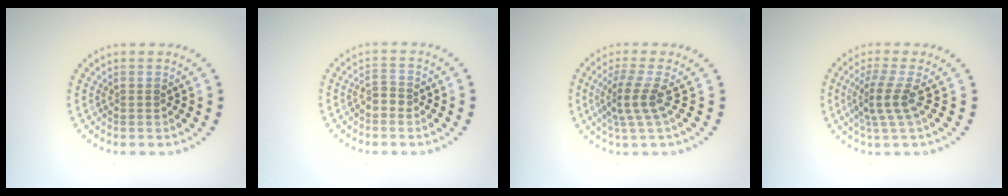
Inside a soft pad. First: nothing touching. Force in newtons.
{"total": 1.2, "press": 1.1, "slide": 0.5}
{"total": 3.0, "press": 2.0, "slide": 2.2}
{"total": 3.0, "press": 2.1, "slide": 2.1}